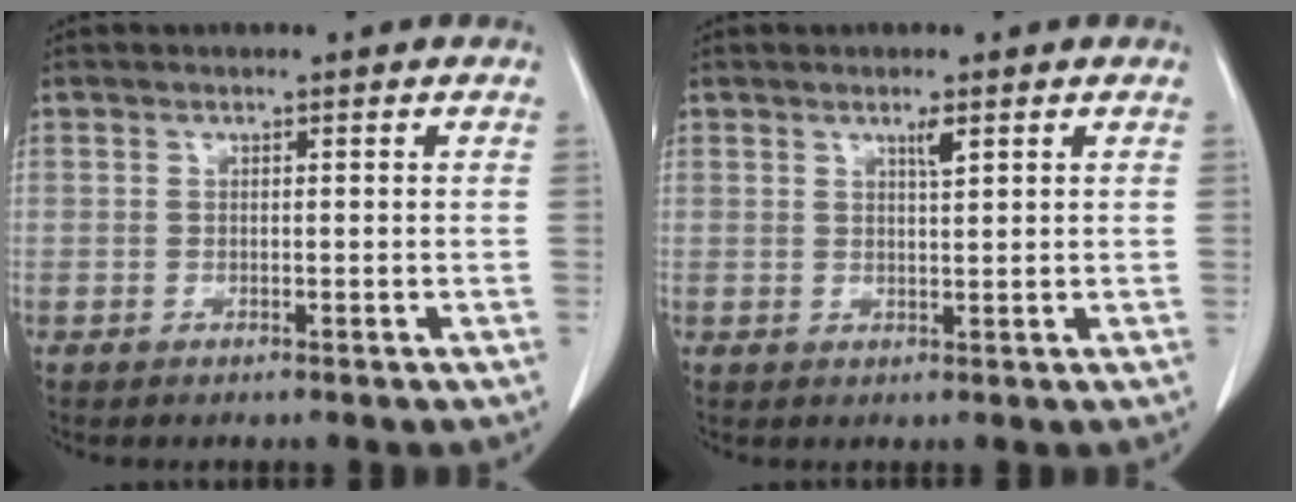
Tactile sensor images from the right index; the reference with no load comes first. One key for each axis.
{"total": 1.7, "fx": 1.0, "fy": 0.0, "fz": 1.4, "tx": -0.026, "ty": -0.003, "tz": 0.018}